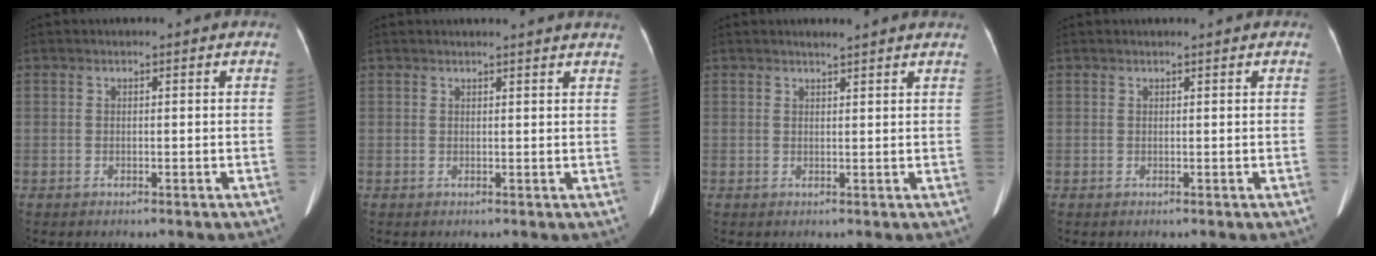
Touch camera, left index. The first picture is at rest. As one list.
[{"total": 6.5, "force": [6.2, 0.0, 1.9], "torque": [-0.022, 0.009, 0.053]}, {"total": 3.8, "force": [3.5, -0.1, 1.5], "torque": [-0.022, 0.012, 0.039]}, {"total": 0.8, "force": [0.8, 0.0, 0.3], "torque": [-0.010, 0.008, 0.011]}]